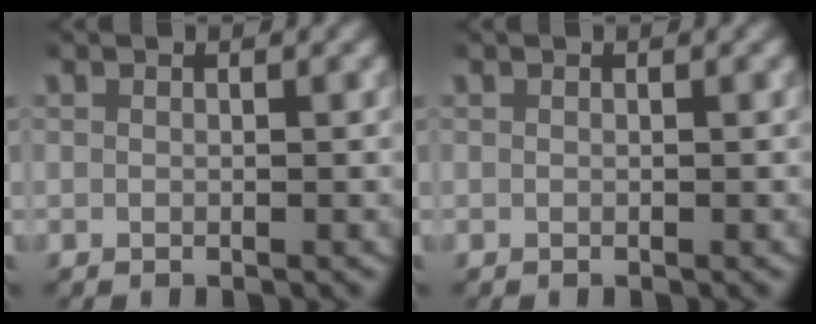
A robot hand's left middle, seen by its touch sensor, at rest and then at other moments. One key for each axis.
{"total": 0.0}